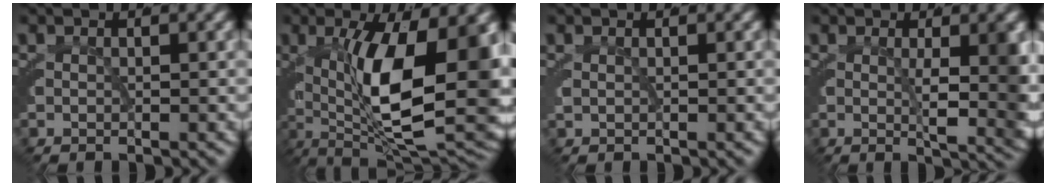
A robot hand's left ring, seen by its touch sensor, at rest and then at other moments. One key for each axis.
{"total": 15.7, "fx": -0.1, "fy": 7.1, "fz": 14.0, "tx": -0.217, "ty": -0.042, "tz": 0.026}
{"total": 0.8, "fx": 0.6, "fy": -0.6, "fz": 0.1, "tx": -0.004, "ty": 0.000, "tz": 0.013}
{"total": 5.5, "fx": 0.3, "fy": 1.2, "fz": 5.3, "tx": -0.056, "ty": -0.009, "tz": 0.004}